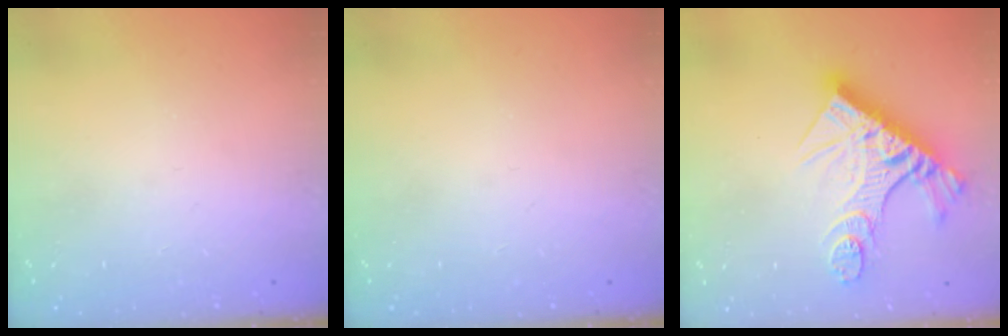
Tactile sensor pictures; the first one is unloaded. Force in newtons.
{"total": 0.0}
{"total": 18.6, "press": 18.5, "slide": 2.1}